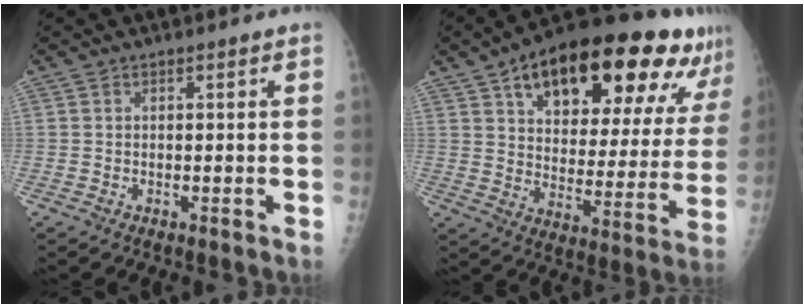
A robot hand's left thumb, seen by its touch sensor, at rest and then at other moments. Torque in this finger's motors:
{"motor_torque": [0.76, 0.78, 1.54, -1.23, 0.39]}